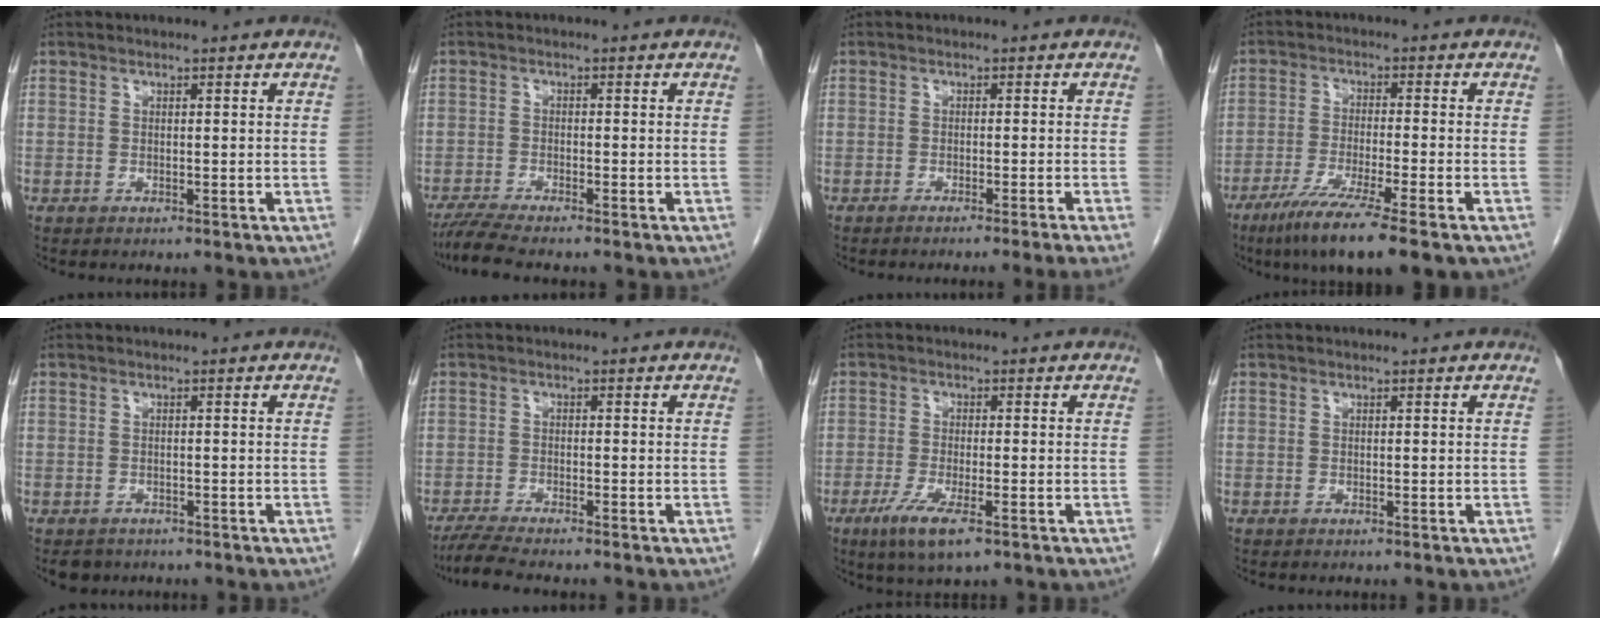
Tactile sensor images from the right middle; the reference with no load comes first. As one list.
[{"total": 4.3, "force": [-3.7, -0.5, 2.1], "torque": [-0.047, -0.018, -0.071]}, {"total": 4.9, "force": [-3.7, -1.7, 2.7], "torque": [-0.020, 0.000, -0.049]}, {"total": 10.2, "force": [-6.9, -0.4, 7.5], "torque": [-0.135, -0.032, -0.114]}, {"total": 2.6, "force": [-2.0, 1.6, 0.4], "torque": [-0.012, -0.001, -0.027]}, {"total": 4.4, "force": [-3.8, -0.4, 2.2], "torque": [-0.047, -0.018, -0.070]}, {"total": 6.9, "force": [-4.0, 0.9, 5.5], "torque": [-0.114, -0.020, -0.070]}, {"total": 0.0}]